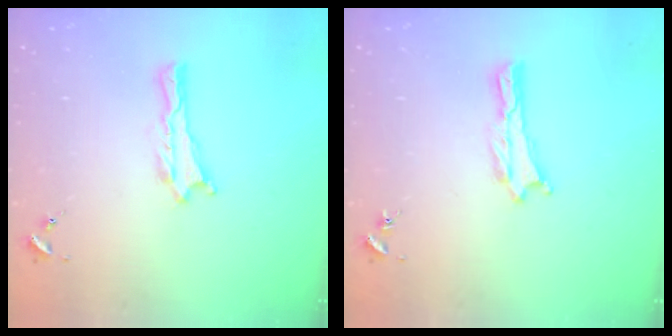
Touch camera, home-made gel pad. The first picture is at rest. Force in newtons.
{"total": 0.0}